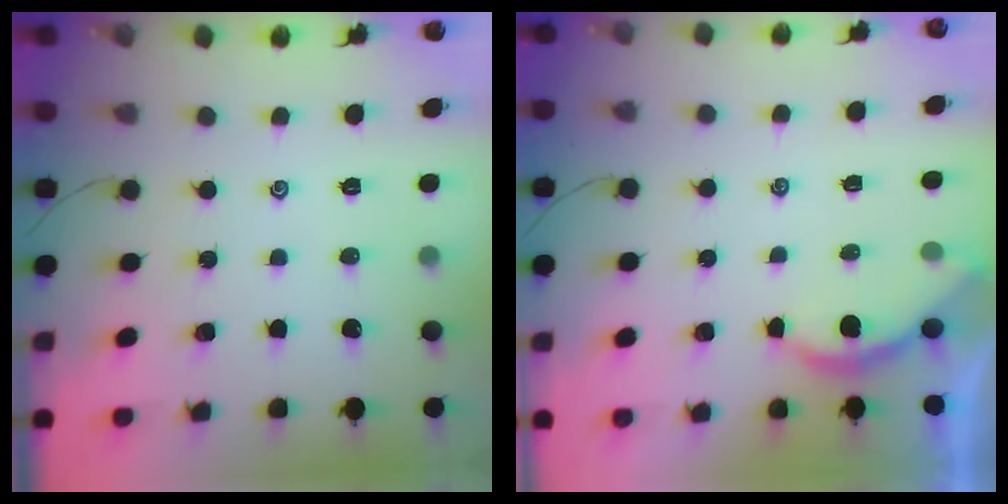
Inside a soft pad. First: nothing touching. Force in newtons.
{"total": 2.3, "press": 2.3, "slide": 0.2}